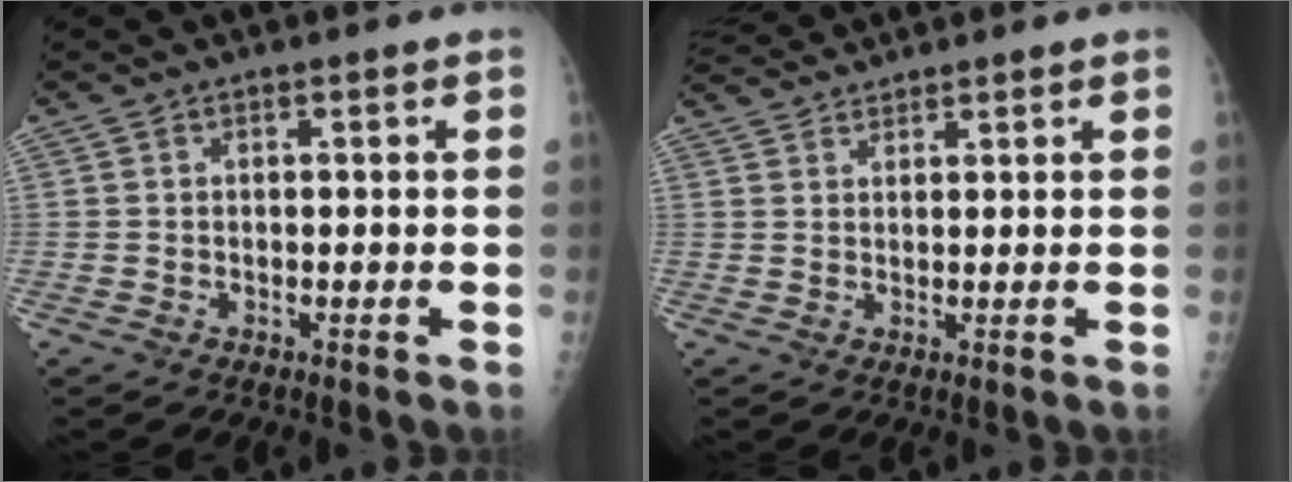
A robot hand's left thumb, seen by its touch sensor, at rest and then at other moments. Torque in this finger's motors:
{"motor_torque": [2.07, -1.85, 1.36, -1.42, 0.07]}